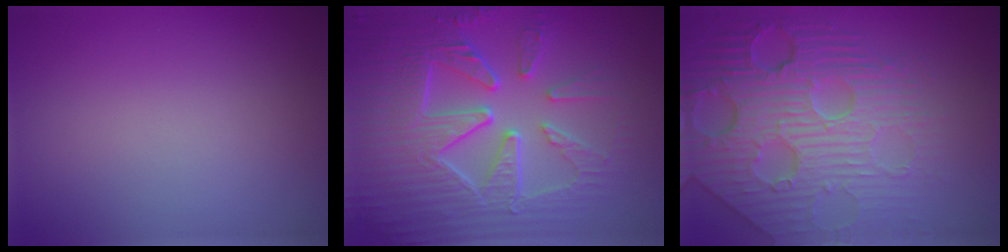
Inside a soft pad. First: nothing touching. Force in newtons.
{"total": 9.3, "press": 6.7, "slide": 6.4}
{"total": 8.0, "press": 6.1, "slide": 5.2}